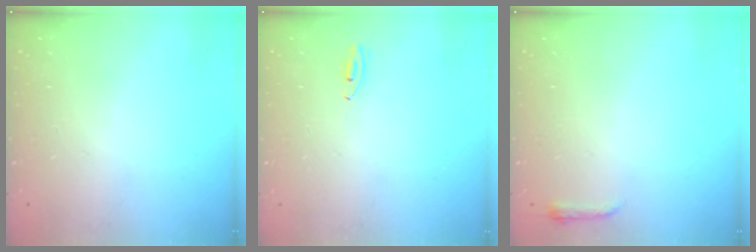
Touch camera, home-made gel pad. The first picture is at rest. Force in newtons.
{"total": 2.7, "press": 2.5, "slide": 1.0}
{"total": 3.0, "press": 2.9, "slide": 0.6}